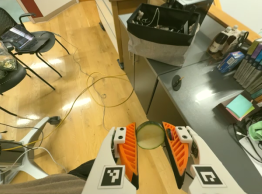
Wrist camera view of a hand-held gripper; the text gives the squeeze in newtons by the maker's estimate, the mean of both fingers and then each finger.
{"total": 9.3, "left": 9.3, "right": 9.4}